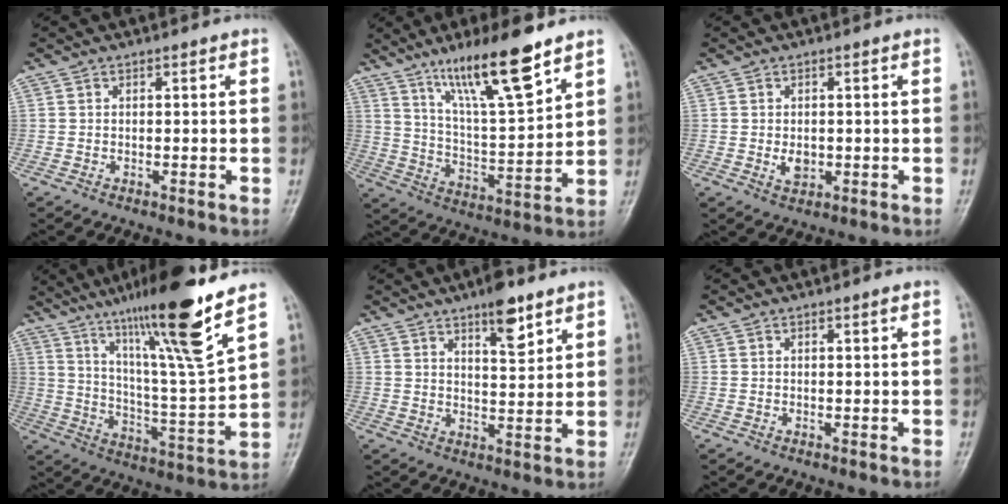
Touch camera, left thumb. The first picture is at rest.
{"total": 15.7, "force": [10.6, 2.5, 11.3], "torque": [-0.188, -0.062, 0.196]}
{"total": 2.9, "force": [-0.3, 2.1, 2.0], "torque": [-0.027, -0.003, 0.000]}
{"total": 20.0, "force": [13.2, 0.8, 15.1], "torque": [-0.234, -0.068, 0.222]}
{"total": 7.6, "force": [4.9, 2.4, 5.3], "torque": [-0.066, -0.031, 0.074]}
{"total": 0.9, "force": [0.4, 0.3, 0.8], "torque": [-0.012, 0.001, 0.006]}